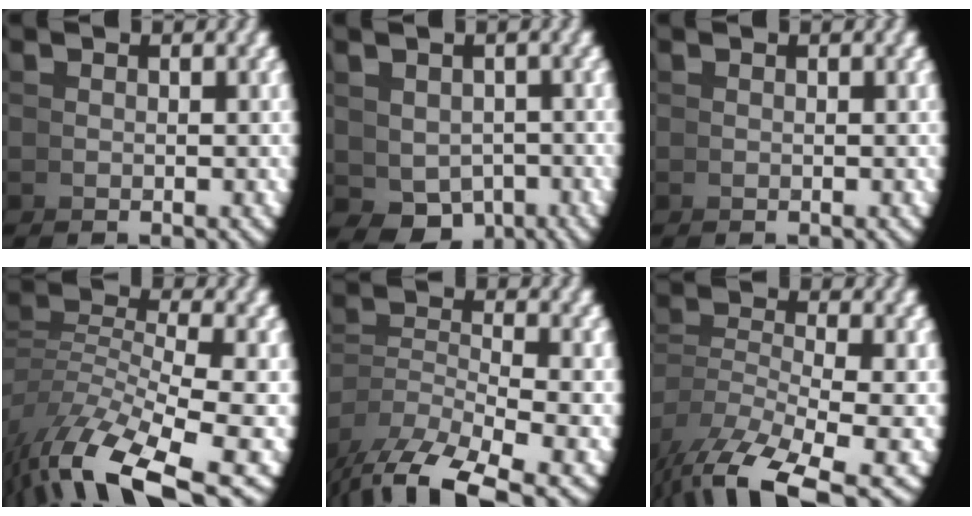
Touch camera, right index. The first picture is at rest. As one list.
[{"total": 4.4, "force": [-2.2, 3.3, 2.0], "torque": [-0.042, -0.038, -0.013]}, {"total": 0.0}, {"total": 6.7, "force": [-3.1, 2.4, 5.4], "torque": [-0.107, -0.032, -0.029]}, {"total": 5.4, "force": [-3.3, 2.6, 3.4], "torque": [-0.068, -0.023, -0.041]}, {"total": 6.6, "force": [-3.4, 3.0, 4.7], "torque": [-0.099, -0.038, -0.032]}]